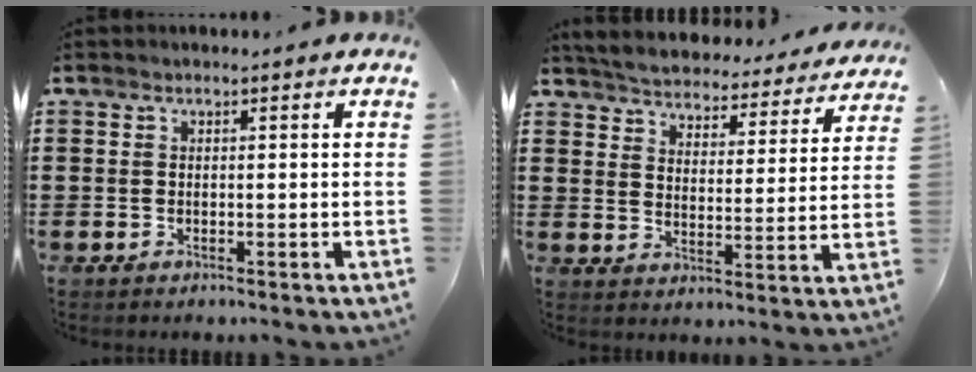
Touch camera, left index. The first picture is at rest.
{"total": 4.5, "force": [4.5, -0.1, -0.2], "torque": [-0.026, -0.040, 0.073]}